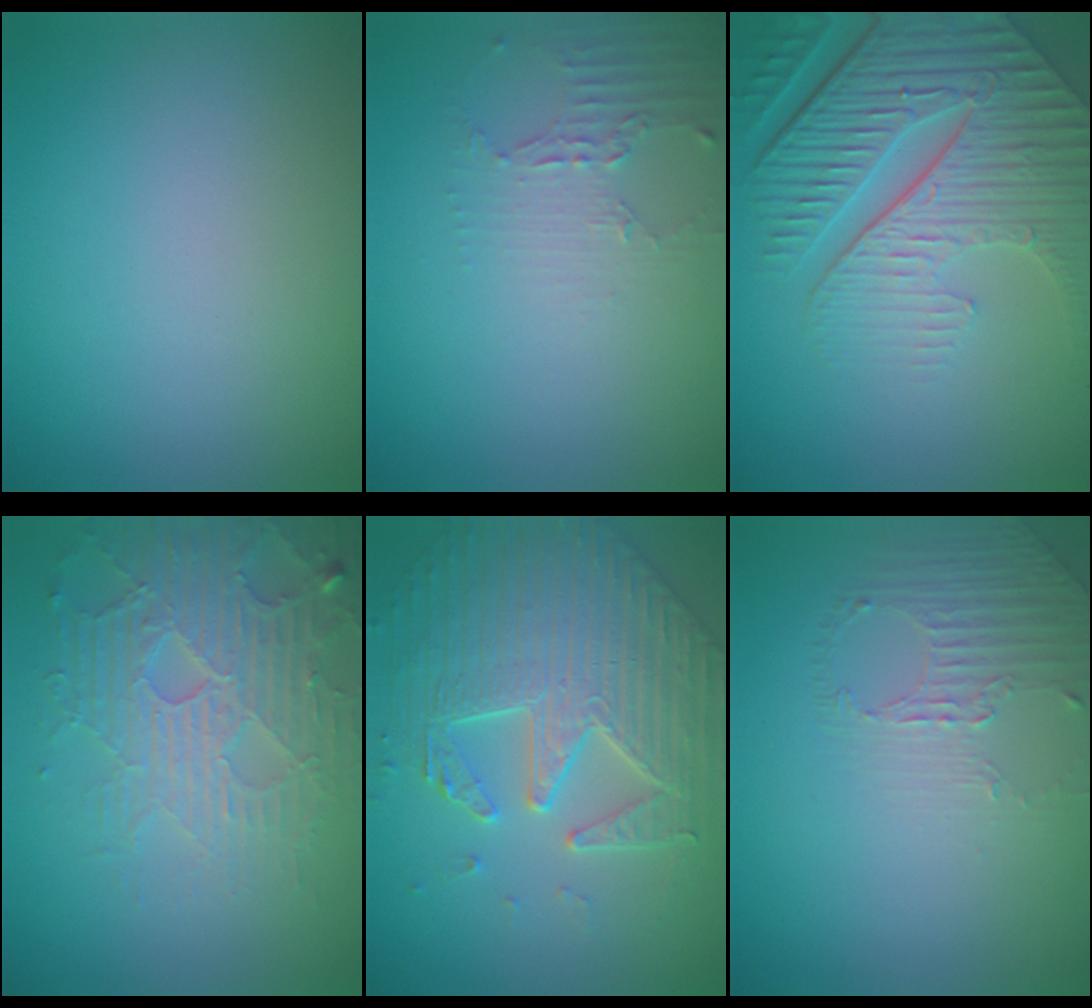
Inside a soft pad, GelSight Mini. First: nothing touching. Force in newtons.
{"total": 2.0, "press": 1.5, "slide": 1.4}
{"total": 9.0, "press": 6.3, "slide": 6.5}
{"total": 4.6, "press": 4.4, "slide": 1.4}
{"total": 5.2, "press": 4.9, "slide": 1.5}
{"total": 1.4, "press": 0.8, "slide": 1.1}